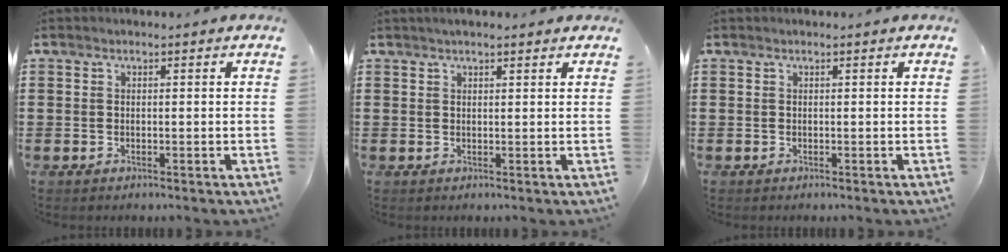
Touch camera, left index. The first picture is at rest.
{"total": 1.5, "force": [1.2, 0.2, 0.7], "torque": [-0.016, 0.003, 0.023]}
{"total": 0.0}